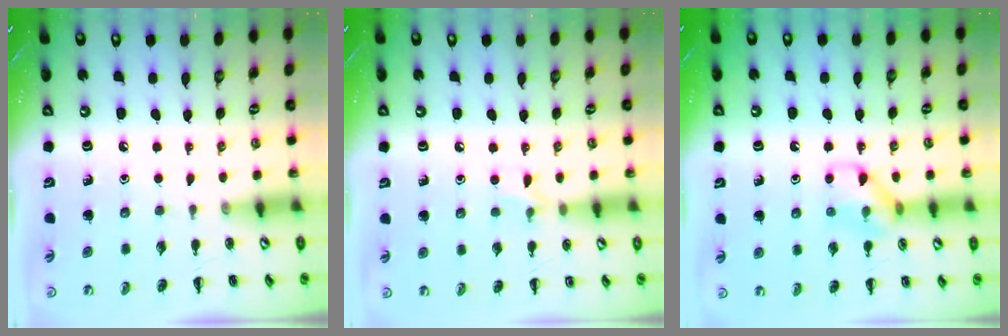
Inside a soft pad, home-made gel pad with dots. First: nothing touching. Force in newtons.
{"total": 5.9, "press": 5.5, "slide": 2.0}
{"total": 9.3, "press": 9.3, "slide": 0.1}